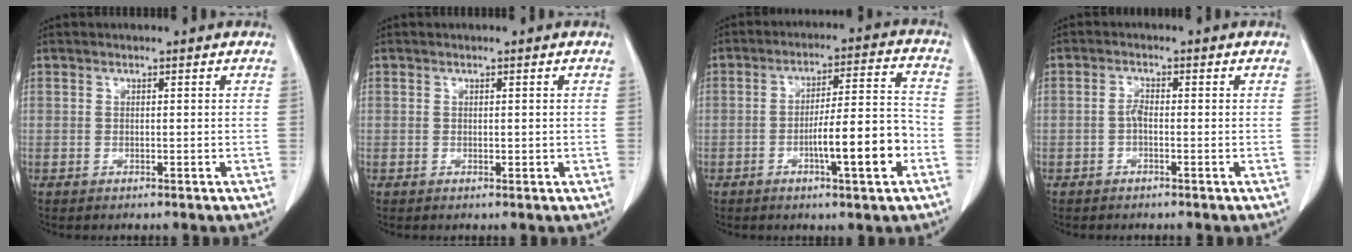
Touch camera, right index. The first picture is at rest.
{"total": 0.8, "force": [0.1, 0.6, 0.5], "torque": [-0.007, -0.001, 0.003]}
{"total": 10.8, "force": [-3.8, 1.0, 10.0], "torque": [-0.155, 0.012, -0.057]}
{"total": 1.5, "force": [-0.5, 0.6, 1.3], "torque": [-0.026, 0.004, -0.011]}